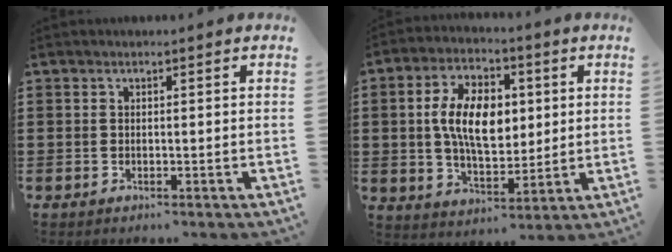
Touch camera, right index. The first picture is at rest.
{"total": 10.4, "force": [1.4, 6.1, 8.3], "torque": [-0.172, 0.014, 0.022]}